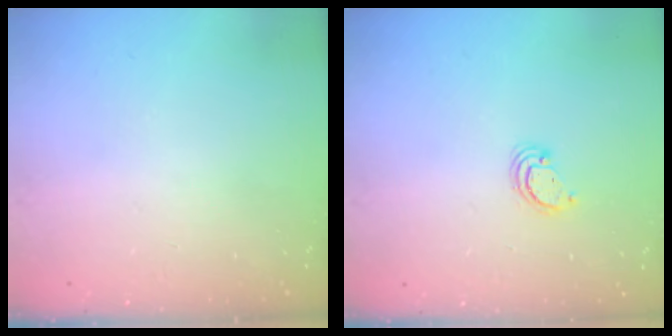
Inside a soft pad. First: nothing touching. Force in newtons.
{"total": 2.3, "press": 2.3, "slide": 0.2}